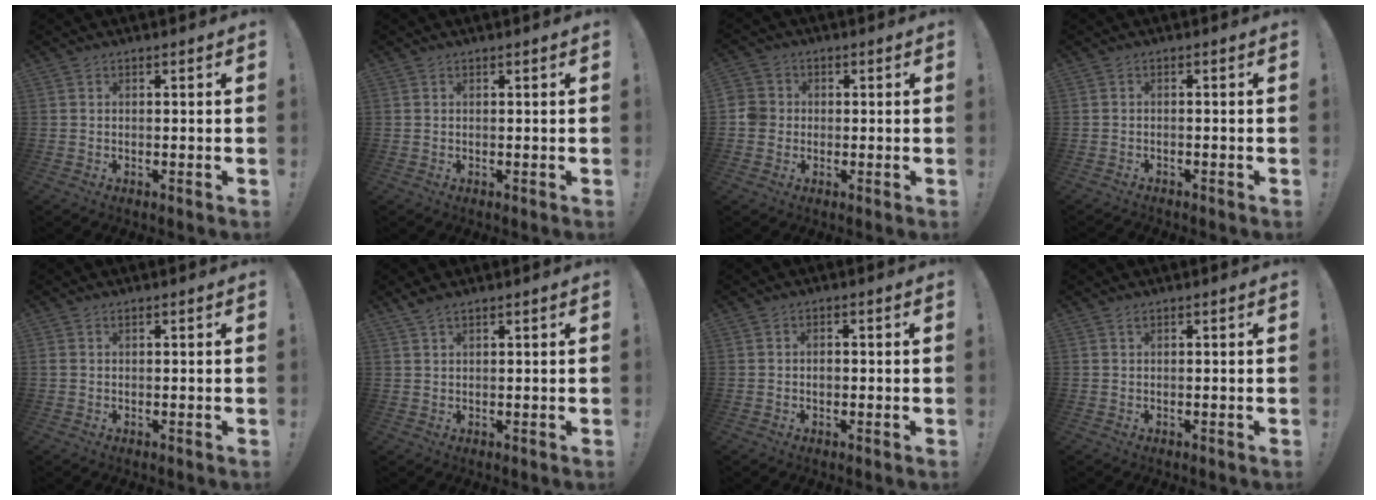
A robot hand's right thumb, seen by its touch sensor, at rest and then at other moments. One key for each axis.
{"total": 0.0}
{"total": 4.7, "fx": -0.6, "fy": 4.4, "fz": 1.6, "tx": -0.032, "ty": 0.013, "tz": -0.009}
{"total": 1.1, "fx": -1.1, "fy": 0.1, "fz": 0.0, "tx": -0.004, "ty": 0.005, "tz": -0.019}
{"total": 0.8, "fx": 0.5, "fy": 0.2, "fz": 0.7, "tx": -0.014, "ty": 0.003, "tz": 0.008}
{"total": 2.5, "fx": 1.9, "fy": 0.7, "fz": 1.4, "tx": -0.030, "ty": -0.005, "tz": 0.035}
{"total": 1.2, "fx": -0.6, "fy": 0.8, "fz": 0.6, "tx": -0.014, "ty": 0.006, "tz": -0.011}
{"total": 0.6, "fx": 0.4, "fy": 0.2, "fz": 0.4, "tx": -0.008, "ty": 0.001, "tz": 0.007}